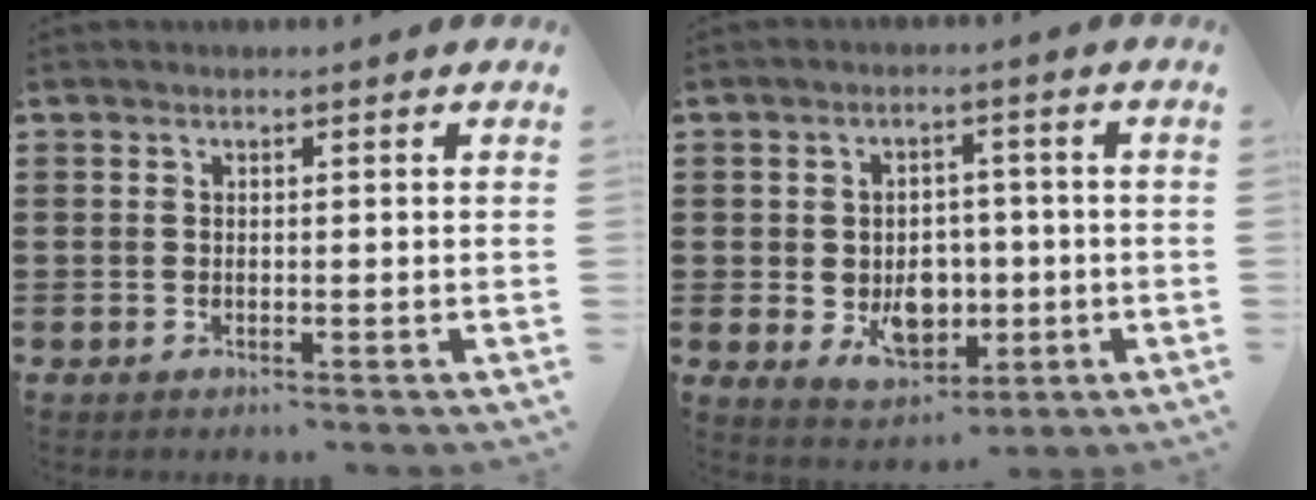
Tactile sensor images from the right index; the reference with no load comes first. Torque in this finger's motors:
{"motor_torque": [2.14, 0.00, 0.24, 0.09]}